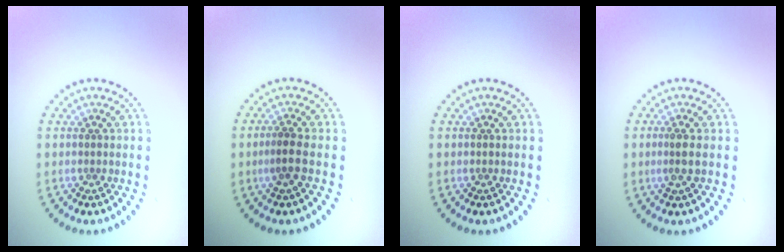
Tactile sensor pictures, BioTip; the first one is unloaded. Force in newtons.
{"total": 1.6, "press": 1.4, "slide": 0.8}
{"total": 0.0}
{"total": 1.7, "press": 1.4, "slide": 1.0}